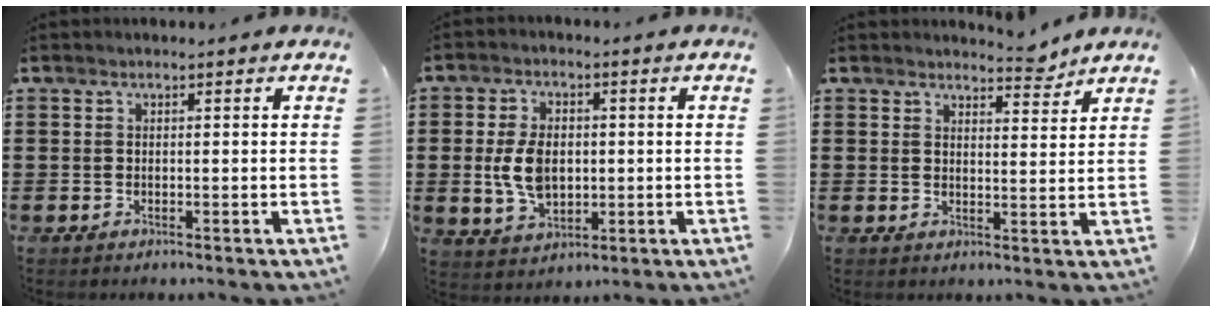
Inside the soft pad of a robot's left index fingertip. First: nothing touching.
{"total": 7.0, "force": [0.1, 4.5, 5.3], "torque": [-0.124, 0.001, -0.008]}
{"total": 4.3, "force": [4.1, 0.6, 1.0], "torque": [-0.015, -0.019, 0.072]}